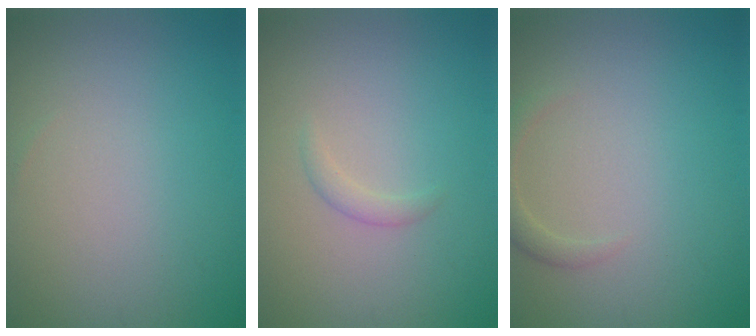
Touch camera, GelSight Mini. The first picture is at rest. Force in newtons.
{"total": 1.0, "press": 1.0, "slide": 0.0}
{"total": 1.6, "press": 1.6, "slide": 0.1}